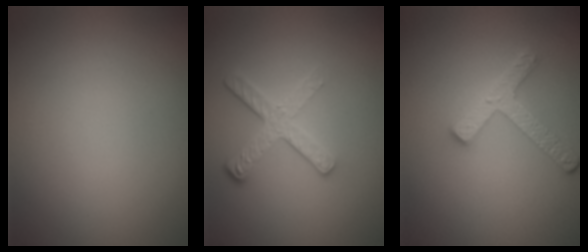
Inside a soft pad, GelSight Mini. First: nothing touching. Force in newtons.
{"total": 3.7, "press": 2.7, "slide": 2.5}
{"total": 2.9, "press": 2.8, "slide": 0.6}